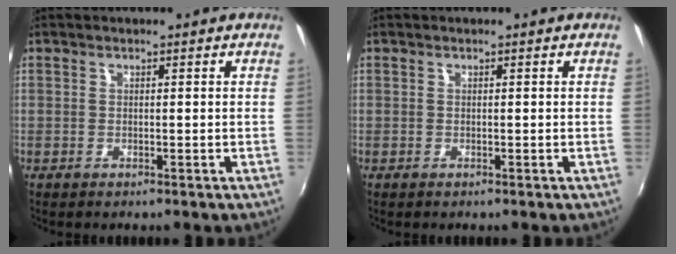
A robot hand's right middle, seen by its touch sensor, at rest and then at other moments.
{"total": 0.0}